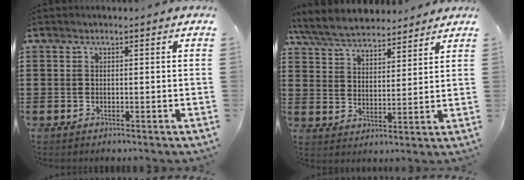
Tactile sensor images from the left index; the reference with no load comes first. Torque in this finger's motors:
{"motor_torque": [2.14, 0.00, 0.71, 0.18]}